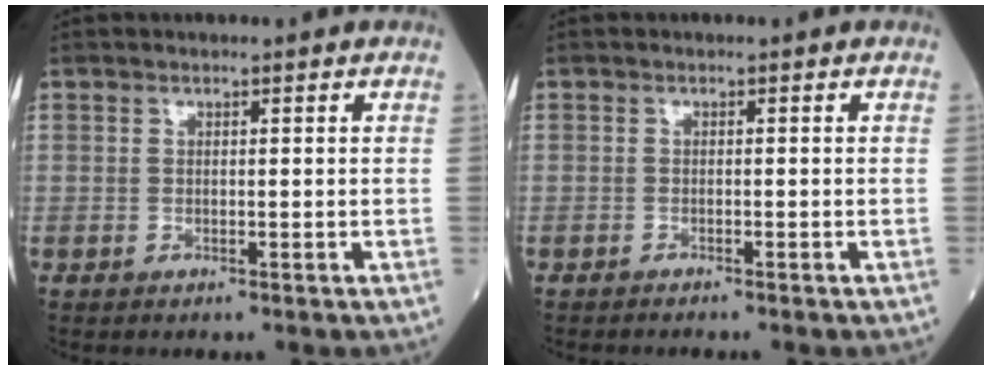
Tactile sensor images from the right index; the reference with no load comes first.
{"total": 1.1, "force": [-1.0, -0.1, 0.3], "torque": [-0.005, 0.000, -0.014]}